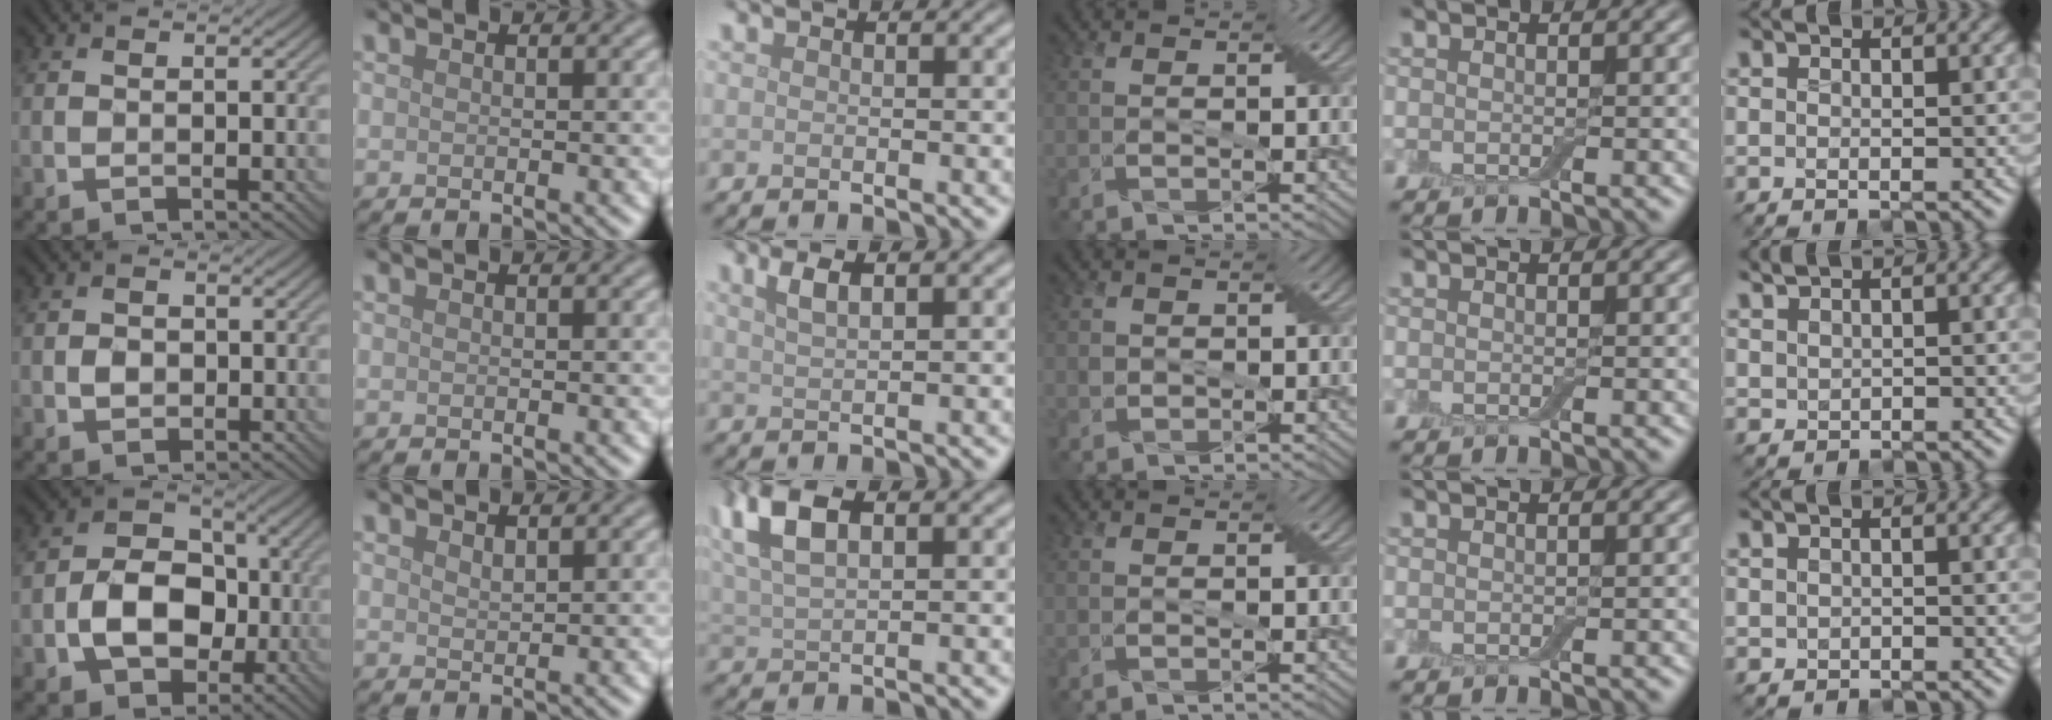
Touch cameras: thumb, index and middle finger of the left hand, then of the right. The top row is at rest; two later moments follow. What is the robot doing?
{"motion": "cut", "object": "cling film"}